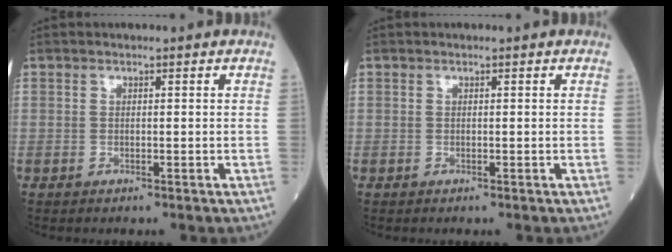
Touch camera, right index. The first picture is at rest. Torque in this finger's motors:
{"motor_torque": [0.00, 0.00, 0.01, 0.00]}